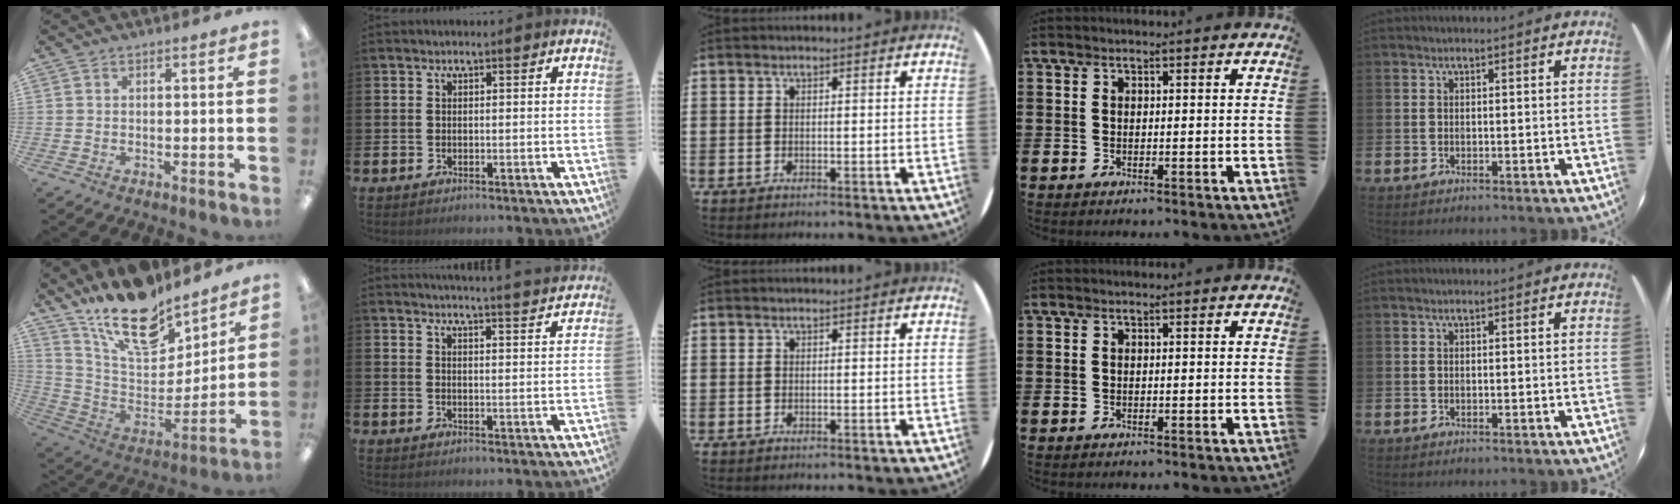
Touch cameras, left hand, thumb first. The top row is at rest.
{"thumb": {"total": 20.0, "force": [15.1, 8.8, 9.8], "torque": [-0.174, -0.103, 0.270]}, "index": {"total": 4.0, "force": [4.0, -0.8, 0.3], "torque": [-0.005, -0.032, 0.067]}}